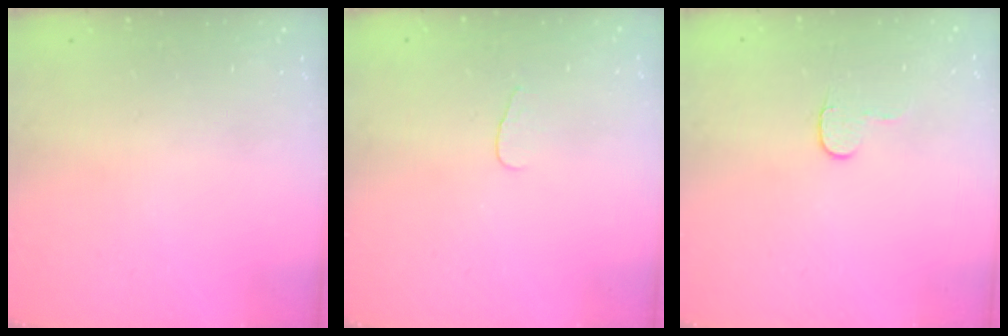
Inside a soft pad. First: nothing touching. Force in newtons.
{"total": 2.8, "press": 2.8, "slide": 0.3}
{"total": 4.7, "press": 4.7, "slide": 0.5}